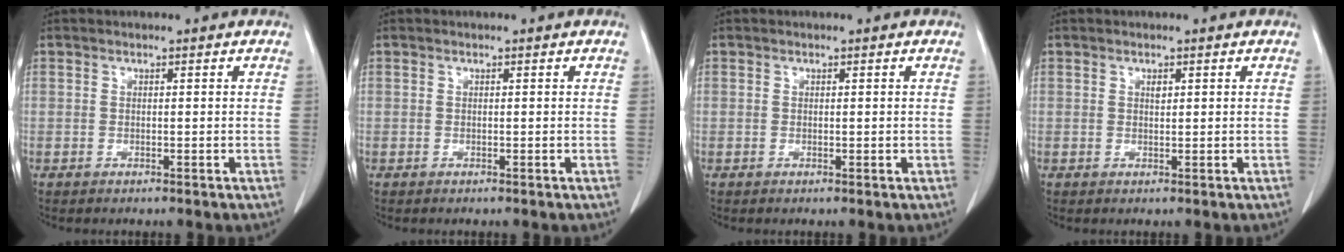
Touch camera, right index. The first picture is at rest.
{"total": 0.0}
{"total": 0.0}
{"total": 0.7, "force": [0.4, 0.3, 0.5], "torque": [-0.010, -0.002, 0.007]}